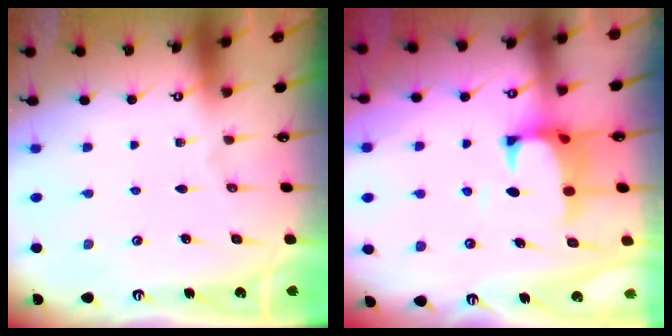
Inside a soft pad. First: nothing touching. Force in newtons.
{"total": 1.7, "press": 1.3, "slide": 1.1}